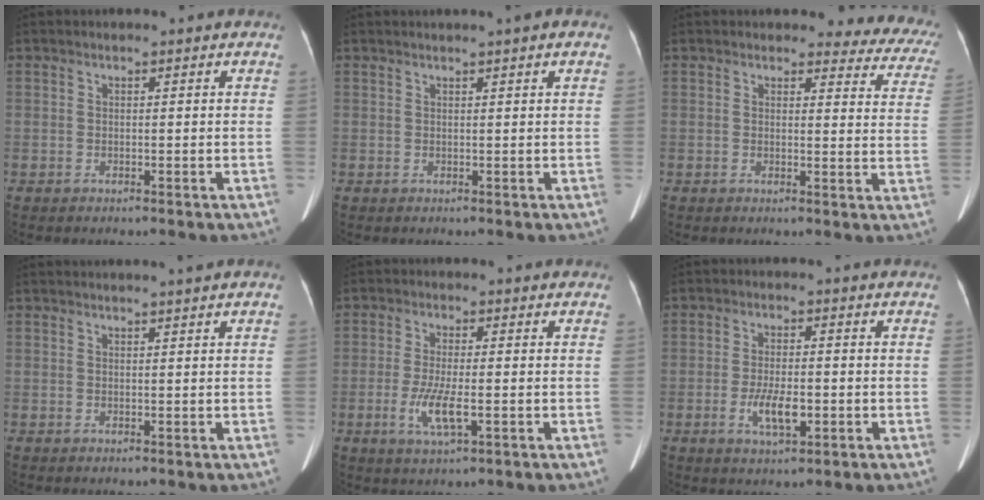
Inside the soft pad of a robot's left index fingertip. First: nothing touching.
{"total": 1.8, "force": [1.2, -0.2, 1.3], "torque": [-0.023, 0.015, 0.020]}
{"total": 10.7, "force": [10.1, 3.3, 1.5], "torque": [0.028, -0.059, 0.066]}
{"total": 2.4, "force": [2.0, -0.5, 1.3], "torque": [-0.016, 0.012, 0.031]}
{"total": 5.2, "force": [-1.4, 1.0, 4.9], "torque": [-0.106, -0.010, -0.024]}
{"total": 5.1, "force": [-1.6, 1.7, 4.5], "torque": [-0.090, -0.004, -0.023]}